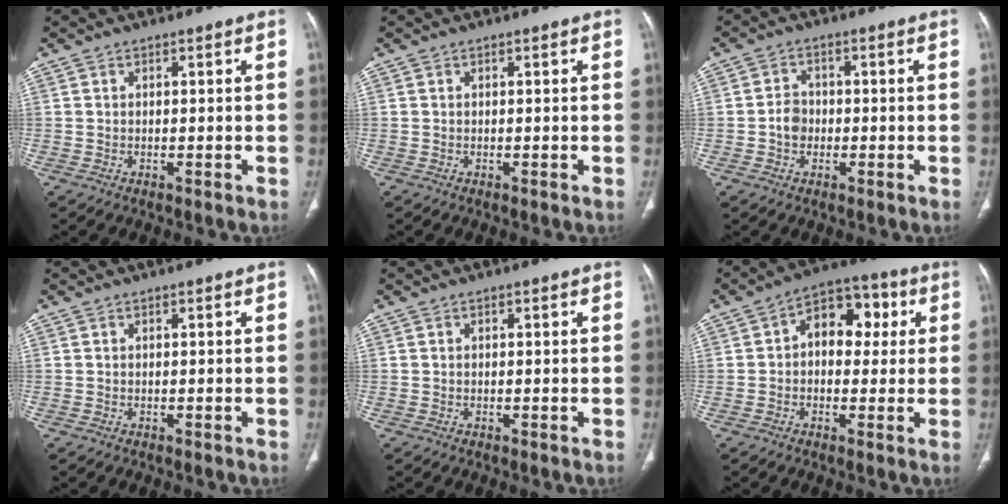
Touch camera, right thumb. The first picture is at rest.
{"total": 0.0}
{"total": 3.5, "force": [-0.7, 2.9, 1.8], "torque": [-0.019, 0.012, -0.018]}
{"total": 0.0}
{"total": 0.0}
{"total": 10.6, "force": [1.8, 7.3, 7.6], "torque": [-0.063, 0.026, 0.017]}